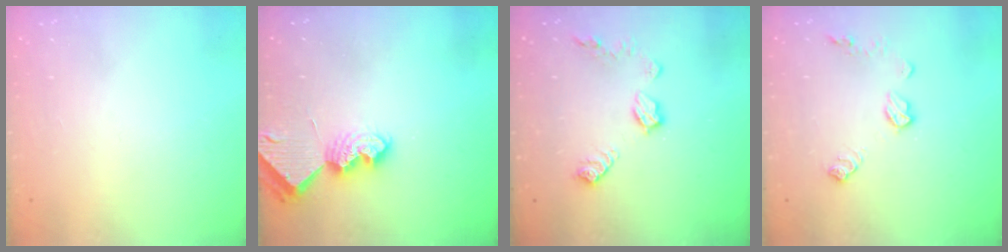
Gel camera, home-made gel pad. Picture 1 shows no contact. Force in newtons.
{"total": 7.2, "press": 7.1, "slide": 0.7}
{"total": 9.6, "press": 9.6, "slide": 0.4}
{"total": 9.0, "press": 9.0, "slide": 0.4}